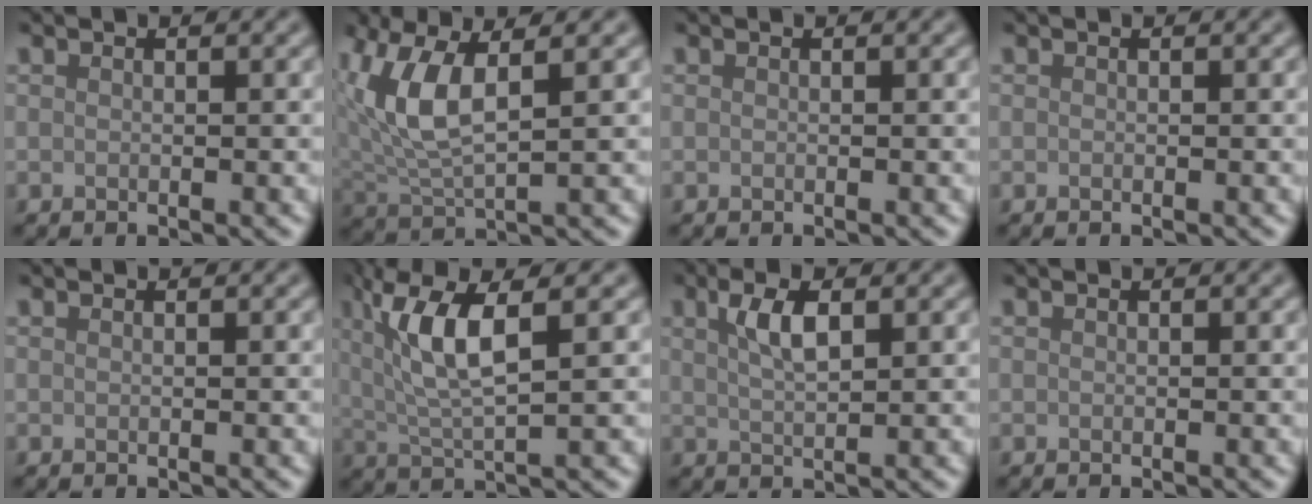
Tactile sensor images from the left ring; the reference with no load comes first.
{"total": 6.2, "force": [1.8, 2.7, 5.3], "torque": [-0.123, 0.003, 0.038]}
{"total": 0.0}
{"total": 0.0}
{"total": 0.0}
{"total": 6.4, "force": [2.0, 1.6, 5.8], "torque": [-0.115, 0.005, 0.040]}
{"total": 3.2, "force": [1.2, 1.1, 2.8], "torque": [-0.056, 0.006, 0.023]}
{"total": 0.0}